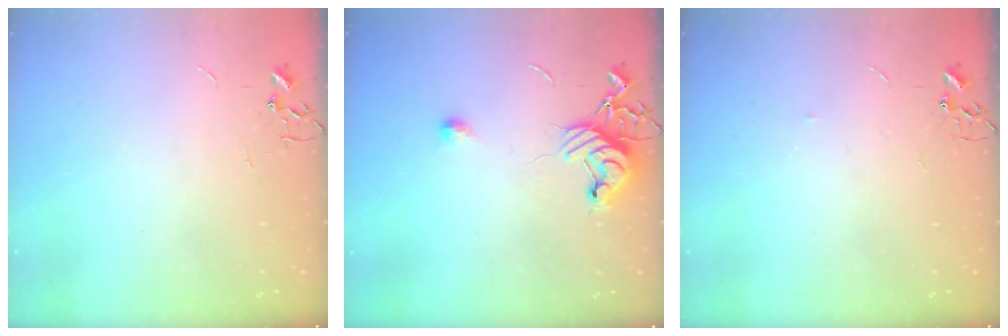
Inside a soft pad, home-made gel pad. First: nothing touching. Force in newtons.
{"total": 10.5, "press": 10.4, "slide": 1.4}
{"total": 2.7, "press": 2.7, "slide": 0.4}